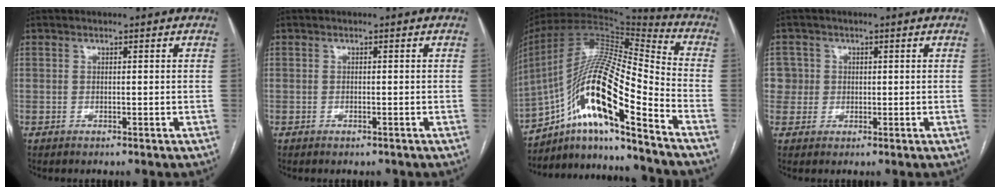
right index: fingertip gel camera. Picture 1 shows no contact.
{"total": 0.6, "force": [-0.5, 0.3, 0.3], "torque": [-0.008, -0.001, -0.004]}
{"total": 20.0, "force": [-11.1, 2.4, 16.5], "torque": [-0.333, 0.005, -0.197]}
{"total": 3.6, "force": [0.5, 3.6, -0.1], "torque": [0.020, 0.017, 0.012]}